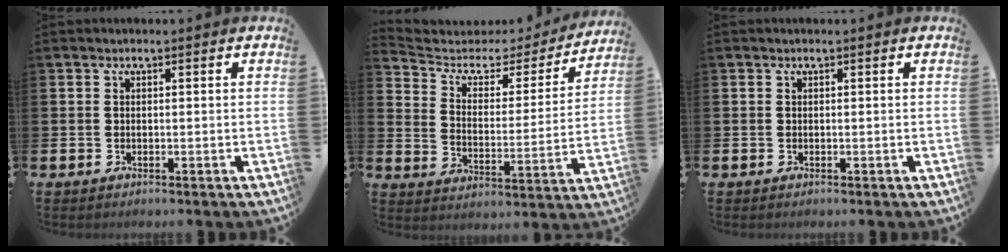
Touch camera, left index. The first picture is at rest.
{"total": 5.7, "force": [4.5, 2.8, 1.9], "torque": [-0.058, -0.038, 0.066]}
{"total": 0.0}